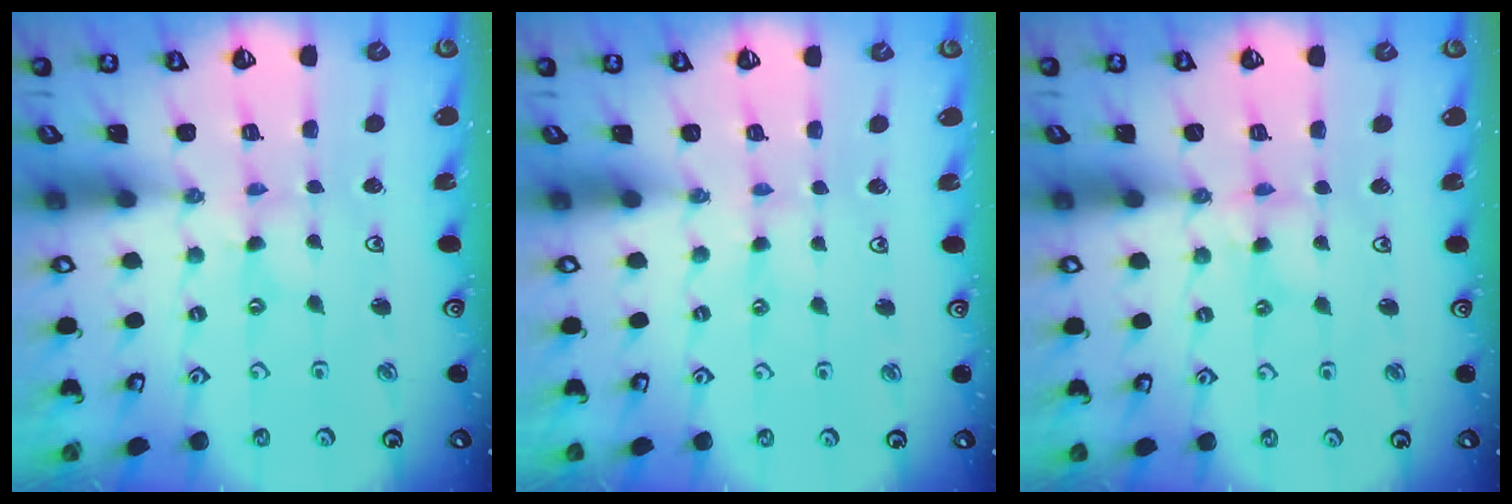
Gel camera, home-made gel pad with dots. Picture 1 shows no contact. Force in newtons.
{"total": 0.8, "press": 0.8, "slide": 0.3}
{"total": 3.9, "press": 3.9, "slide": 0.4}